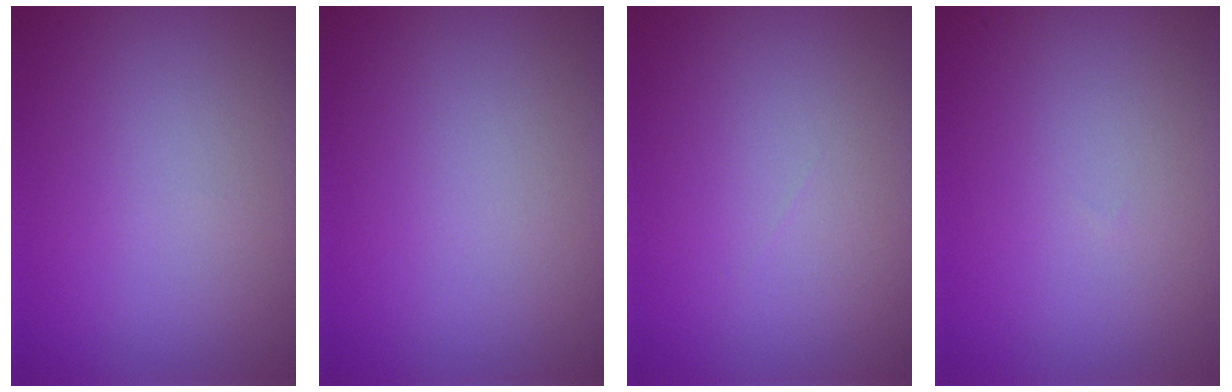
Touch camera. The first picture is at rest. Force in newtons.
{"total": 0.0}
{"total": 0.0}
{"total": 0.0}